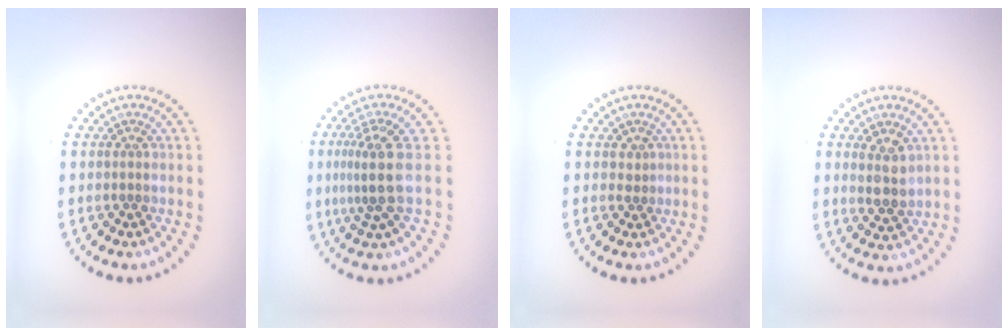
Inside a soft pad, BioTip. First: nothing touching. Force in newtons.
{"total": 3.4, "press": 2.5, "slide": 2.2}
{"total": 0.7, "press": 0.3, "slide": 0.6}
{"total": 2.2, "press": 2.0, "slide": 0.8}